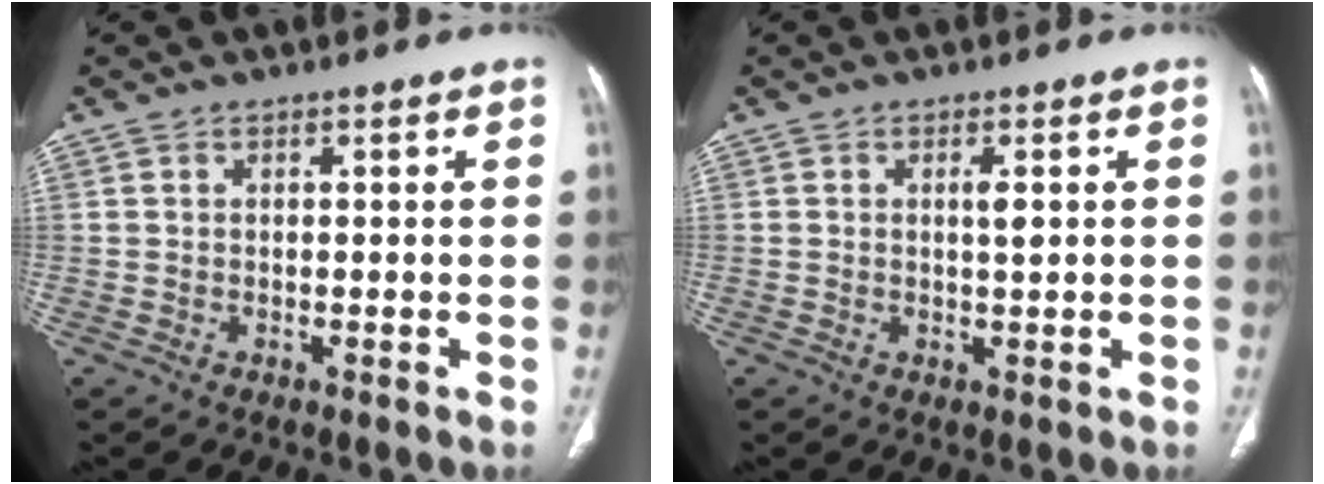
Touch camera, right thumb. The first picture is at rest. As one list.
[{"total": 2.2, "force": [0.5, 0.6, 2.1], "torque": [-0.036, -0.002, 0.008]}]